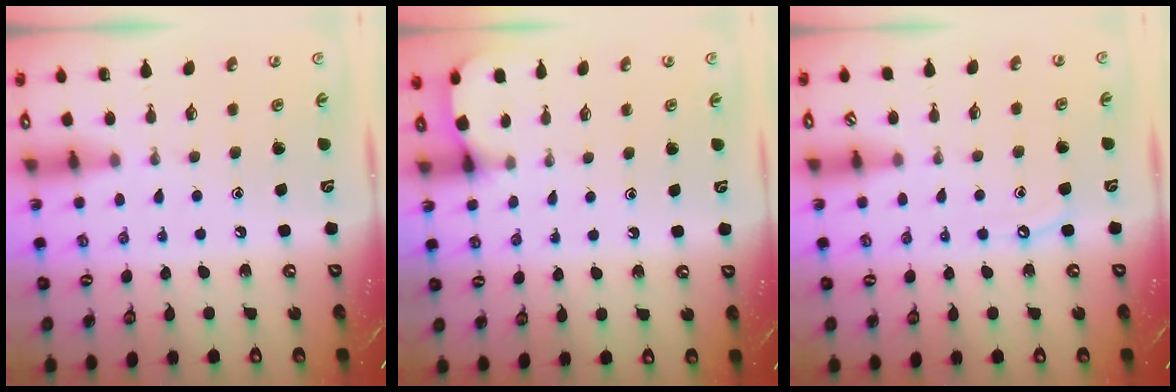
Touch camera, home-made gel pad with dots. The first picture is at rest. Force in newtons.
{"total": 3.0, "press": 2.9, "slide": 0.3}
{"total": 4.5, "press": 4.4, "slide": 0.6}